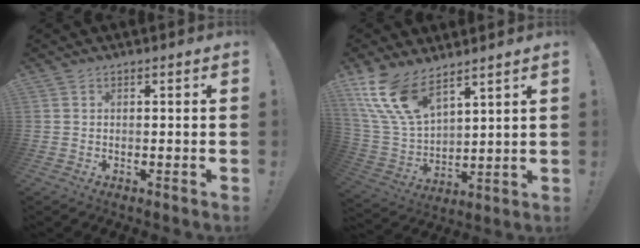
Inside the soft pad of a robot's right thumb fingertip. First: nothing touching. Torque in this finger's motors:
{"motor_torque": [0.15, 1.48, 1.26, 0.89, 0.14]}